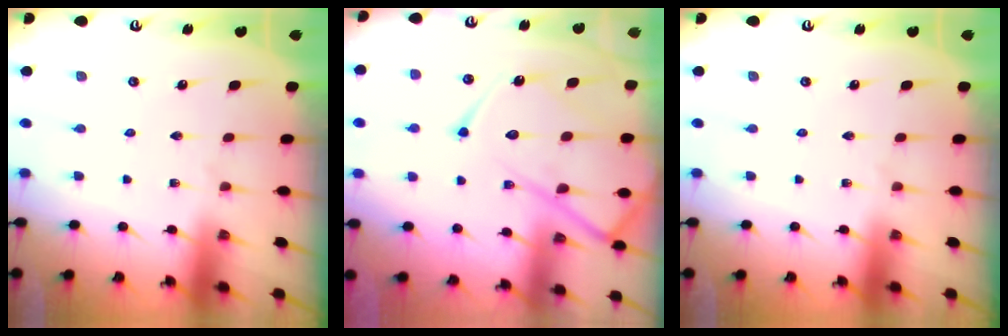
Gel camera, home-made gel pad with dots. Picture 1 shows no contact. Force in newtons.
{"total": 17.2, "press": 17.1, "slide": 1.7}
{"total": 0.0}